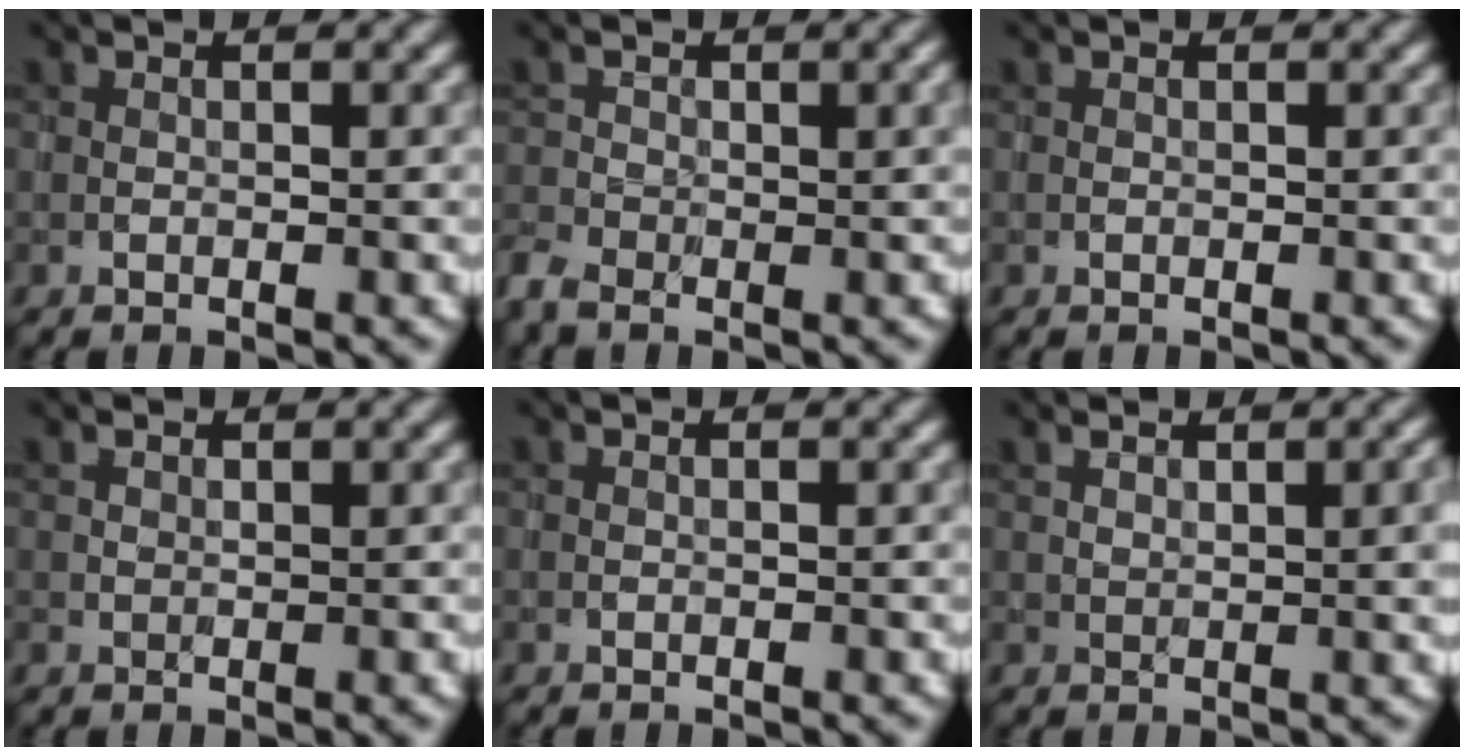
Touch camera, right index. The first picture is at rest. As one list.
[{"total": 3.7, "force": [-2.0, 1.6, 2.6], "torque": [-0.054, -0.010, -0.048]}, {"total": 0.0}, {"total": 0.8, "force": [0.6, 0.4, 0.4], "torque": [-0.010, 0.001, 0.010]}, {"total": 0.0}, {"total": 3.7, "force": [1.7, 1.1, 3.0], "torque": [-0.047, 0.003, 0.035]}]